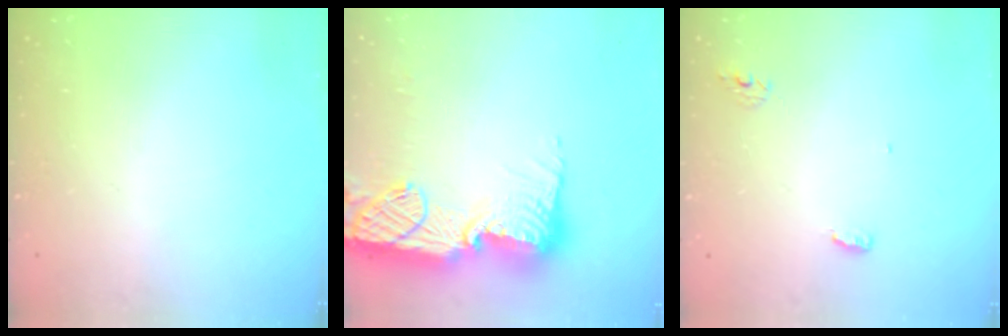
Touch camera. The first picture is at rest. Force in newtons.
{"total": 21.2, "press": 21.2, "slide": 1.2}
{"total": 5.2, "press": 4.4, "slide": 2.7}